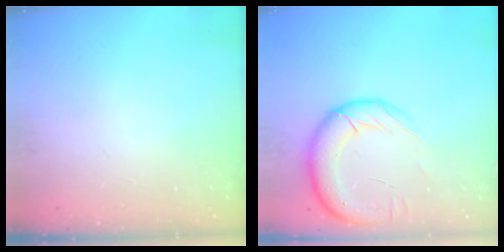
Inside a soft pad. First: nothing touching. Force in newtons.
{"total": 17.6, "press": 17.3, "slide": 3.5}